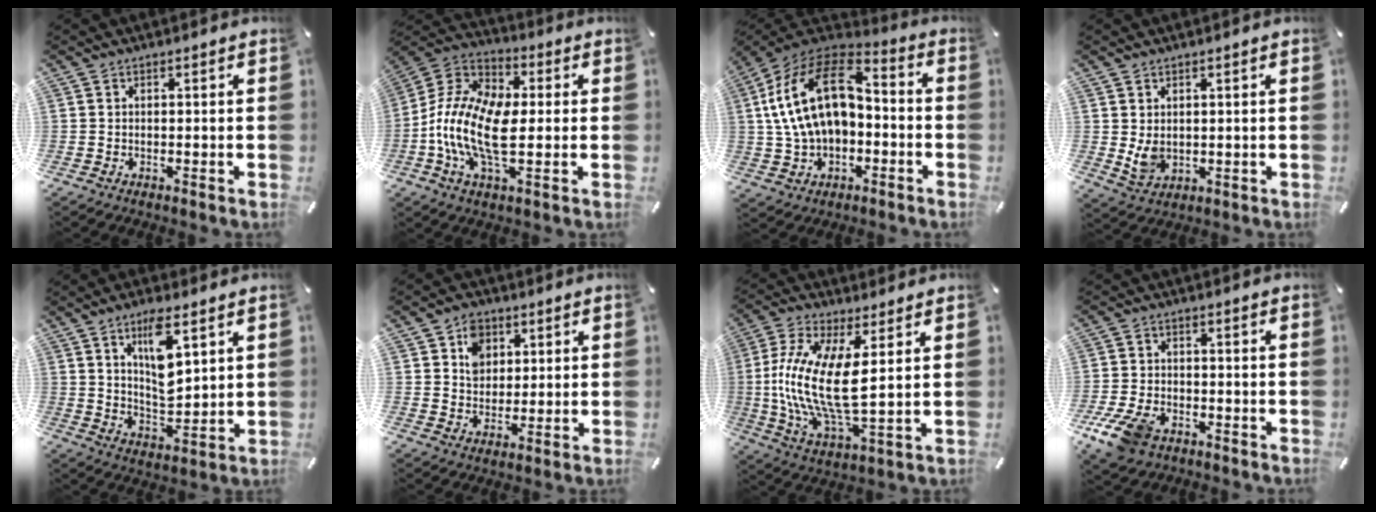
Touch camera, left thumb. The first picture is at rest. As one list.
[{"total": 14.3, "force": [-3.1, 7.2, 11.9], "torque": [-0.277, -0.013, -0.065]}, {"total": 19.8, "force": [2.5, 13.3, 14.4], "torque": [-0.293, 0.011, 0.041]}, {"total": 4.8, "force": [1.3, 3.8, 2.6], "torque": [-0.054, -0.011, 0.021]}, {"total": 11.0, "force": [5.4, 4.4, 8.5], "torque": [-0.142, -0.021, 0.093]}, {"total": 7.0, "force": [2.7, 6.0, 2.4], "torque": [-0.036, 0.002, 0.046]}, {"total": 15.4, "force": [1.9, 5.4, 14.3], "torque": [-0.317, -0.019, 0.031]}, {"total": 8.8, "force": [-5.0, 5.3, 4.9], "torque": [-0.114, 0.015, -0.093]}]